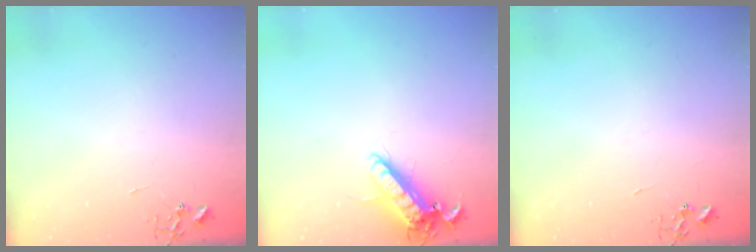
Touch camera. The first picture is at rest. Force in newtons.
{"total": 13.2, "press": 13.0, "slide": 2.1}
{"total": 0.0}